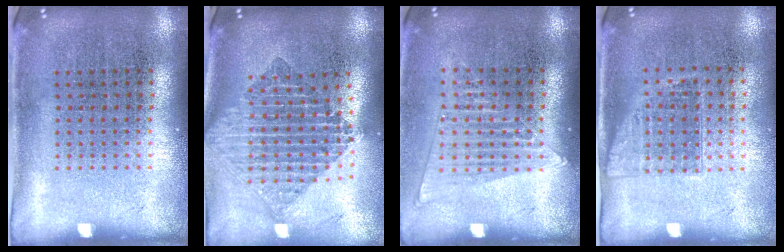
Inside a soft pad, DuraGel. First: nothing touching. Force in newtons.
{"total": 2.2, "press": 1.6, "slide": 1.4}
{"total": 1.4, "press": 1.2, "slide": 0.5}
{"total": 1.1, "press": 0.9, "slide": 0.6}